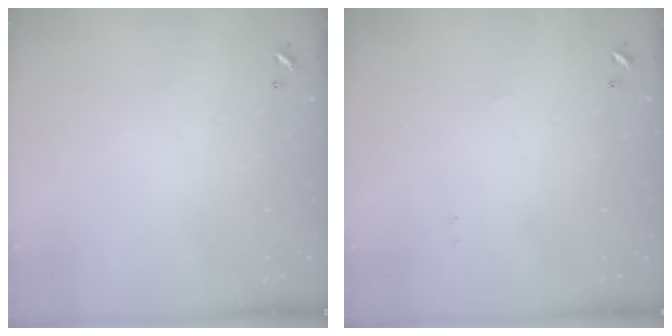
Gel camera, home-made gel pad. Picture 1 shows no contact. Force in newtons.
{"total": 0.9, "press": 0.8, "slide": 0.5}